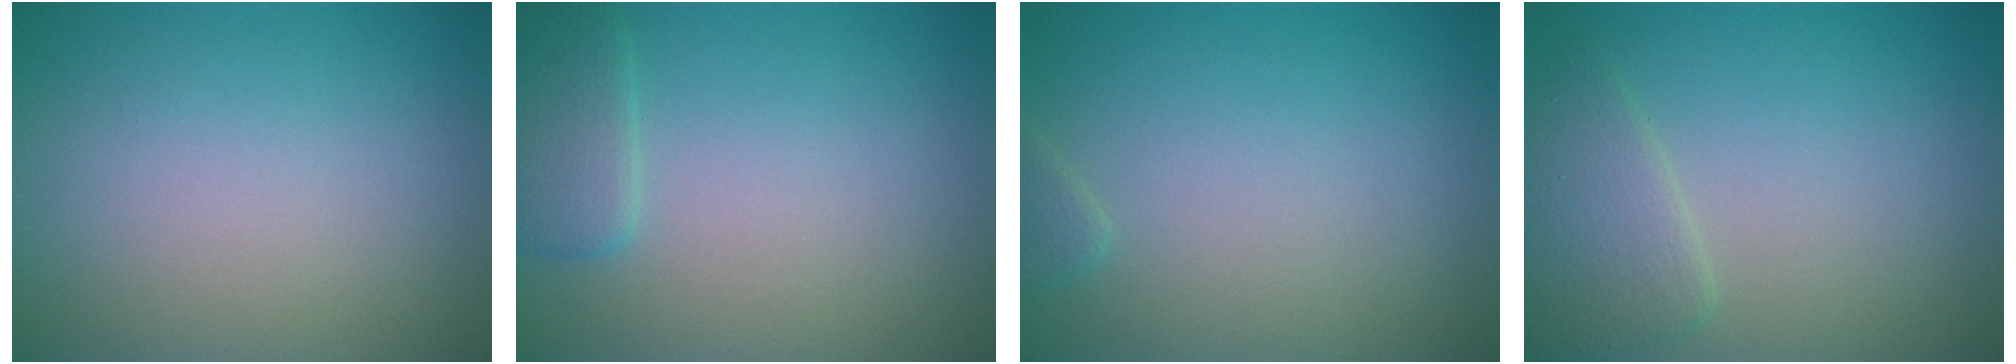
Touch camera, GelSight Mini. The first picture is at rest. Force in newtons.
{"total": 2.5, "press": 2.5, "slide": 0.2}
{"total": 0.6, "press": 0.6, "slide": 0.1}
{"total": 2.7, "press": 2.7, "slide": 0.1}